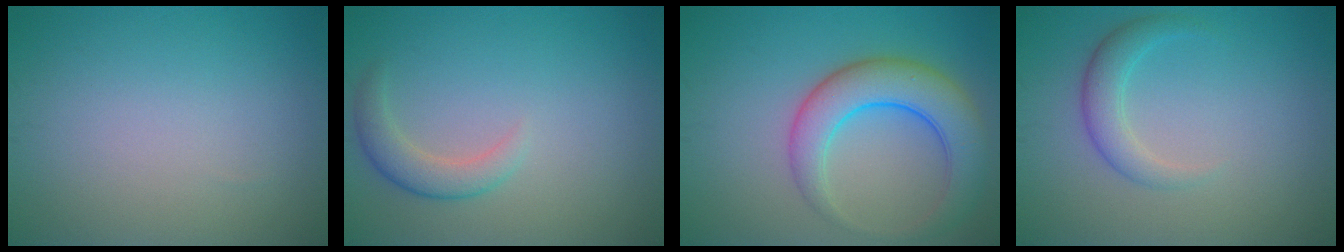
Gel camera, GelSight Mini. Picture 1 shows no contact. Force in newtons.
{"total": 2.5, "press": 2.5, "slide": 0.3}
{"total": 6.5, "press": 6.5, "slide": 0.5}
{"total": 2.5, "press": 2.5, "slide": 0.1}